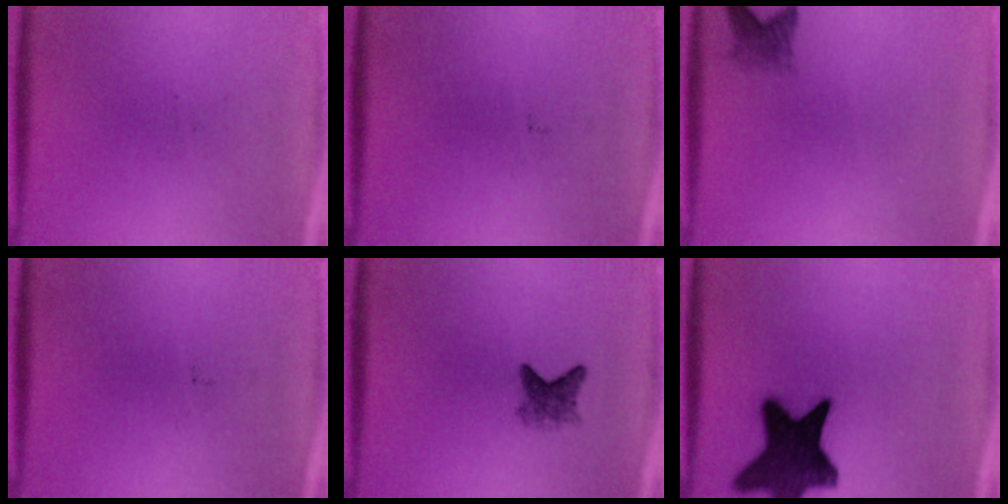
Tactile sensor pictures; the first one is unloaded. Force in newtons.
{"total": 0.0}
{"total": 2.2}
{"total": 0.0}
{"total": 2.9}
{"total": 17.7}